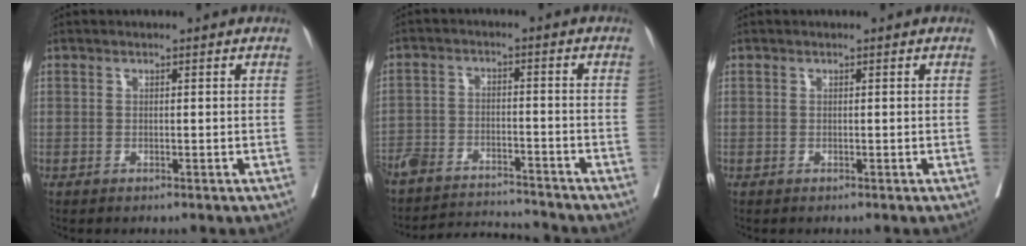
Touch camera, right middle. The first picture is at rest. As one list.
[{"total": 11.6, "force": [-11.4, 0.9, 1.7], "torque": [-0.030, 0.014, -0.180]}, {"total": 0.0}]